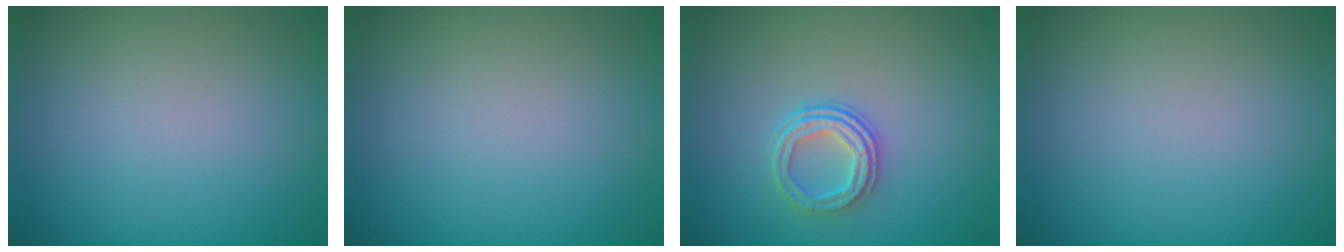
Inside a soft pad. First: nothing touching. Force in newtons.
{"total": 0.0}
{"total": 3.0, "press": 2.3, "slide": 1.9}
{"total": 0.0}